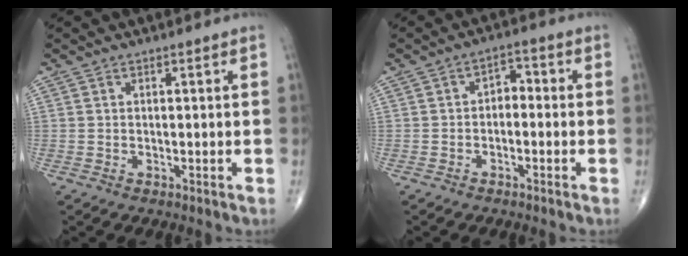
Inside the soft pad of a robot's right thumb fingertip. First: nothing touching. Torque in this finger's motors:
{"motor_torque": [-0.24, 0.01, 0.31, -0.08, 0.06]}